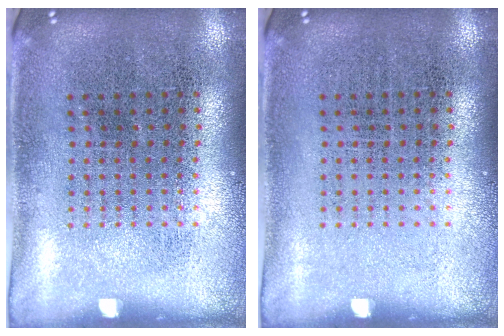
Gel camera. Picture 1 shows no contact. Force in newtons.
{"total": 0.0}